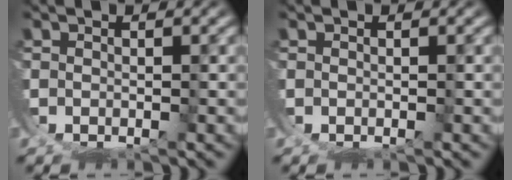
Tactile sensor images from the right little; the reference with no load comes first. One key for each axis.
{"total": 0.0}